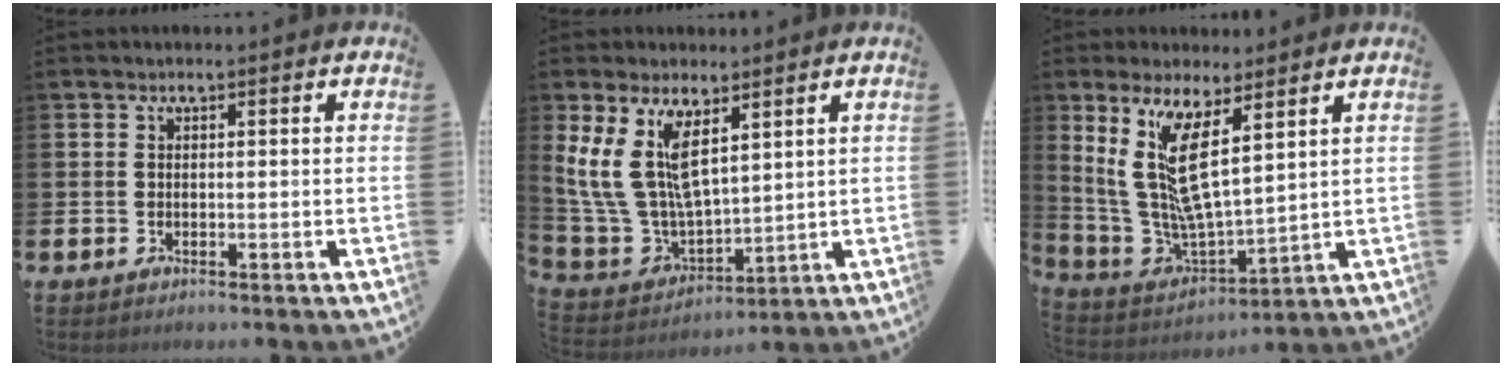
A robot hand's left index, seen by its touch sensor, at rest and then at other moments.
{"total": 10.3, "force": [6.2, 4.8, 6.8], "torque": [-0.170, -0.018, 0.117]}
{"total": 9.6, "force": [5.2, 2.8, 7.5], "torque": [-0.179, -0.034, 0.094]}